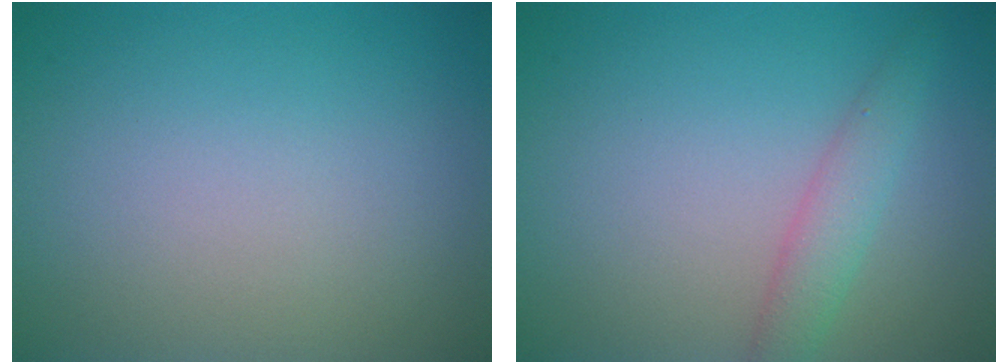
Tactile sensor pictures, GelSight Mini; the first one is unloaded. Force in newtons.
{"total": 2.4, "press": 2.4, "slide": 0.1}